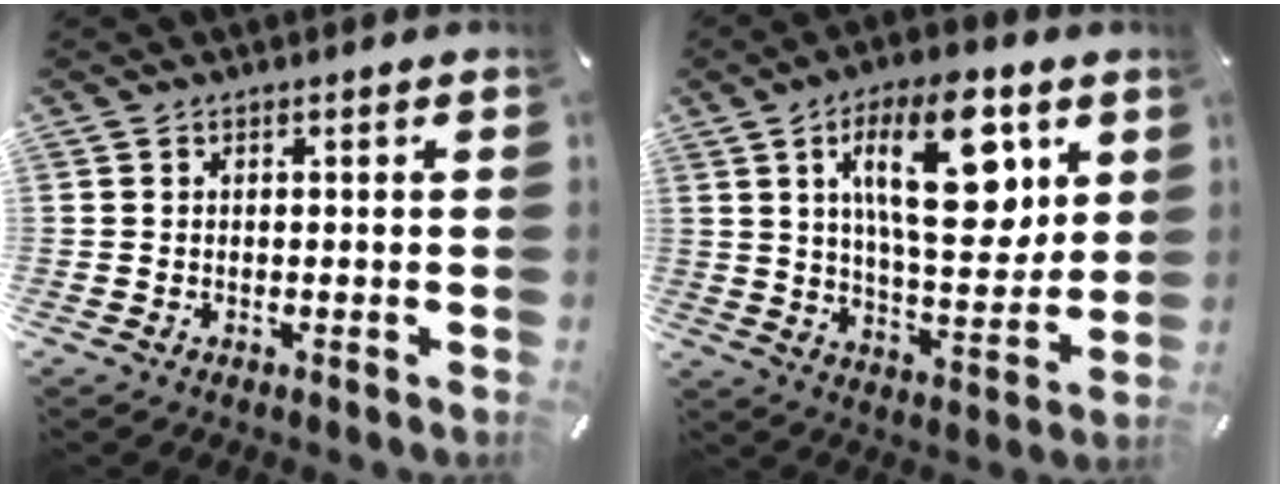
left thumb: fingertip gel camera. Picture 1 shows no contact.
{"total": 20.4, "force": [7.9, 9.0, 16.5], "torque": [-0.248, -0.023, 0.120]}